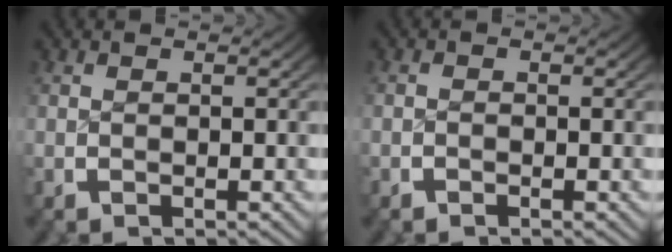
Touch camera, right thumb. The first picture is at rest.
{"total": 0.6, "force": [-0.6, 0.2, 0.0], "torque": [0.004, -0.001, -0.014]}